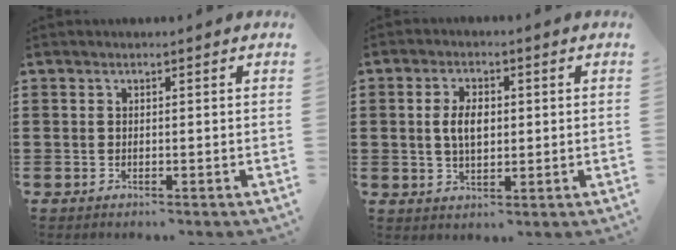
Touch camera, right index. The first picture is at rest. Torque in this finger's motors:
{"motor_torque": [0.05, 0.00, 0.45, 0.08]}